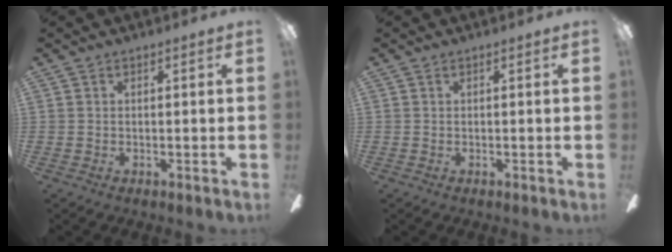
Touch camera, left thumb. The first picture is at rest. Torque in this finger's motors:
{"motor_torque": [0.00, 0.00, 0.04, -0.03, 0.00]}